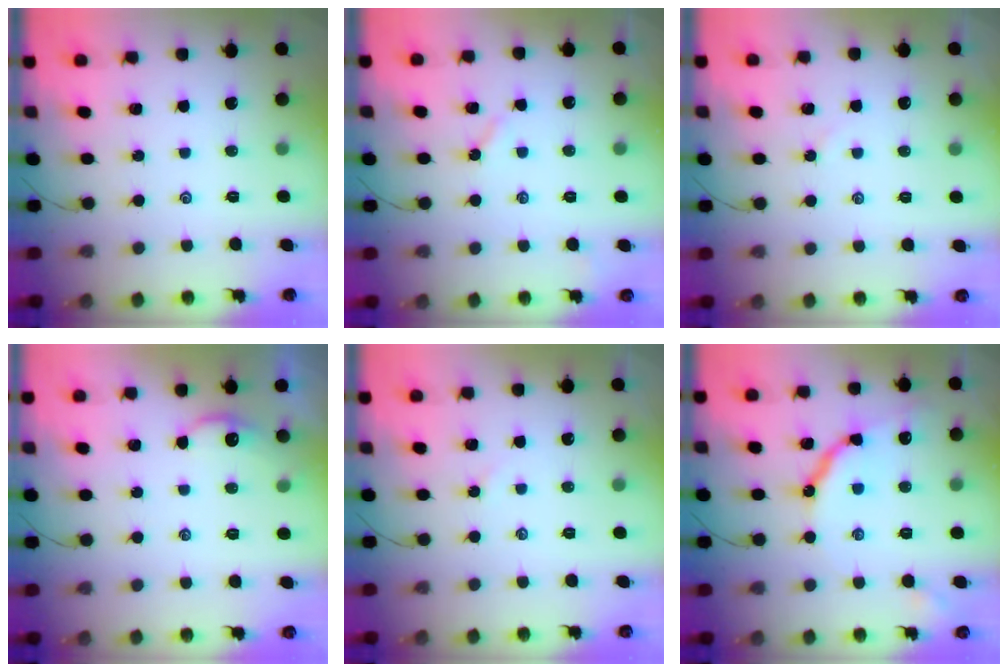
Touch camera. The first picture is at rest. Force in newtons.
{"total": 2.2, "press": 2.2, "slide": 0.4}
{"total": 2.7, "press": 2.7, "slide": 0.4}
{"total": 2.6, "press": 2.6, "slide": 0.3}
{"total": 1.7, "press": 1.7, "slide": 0.3}
{"total": 10.3, "press": 10.2, "slide": 0.9}